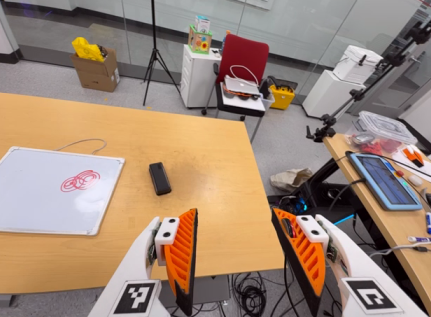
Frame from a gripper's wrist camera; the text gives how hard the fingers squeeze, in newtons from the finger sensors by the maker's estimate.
{"total": 0.0}